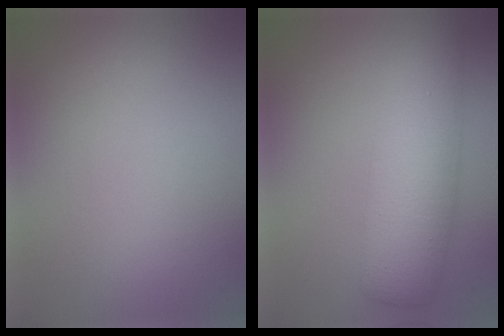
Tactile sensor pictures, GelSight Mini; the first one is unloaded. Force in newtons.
{"total": 7.6, "press": 7.6, "slide": 0.1}